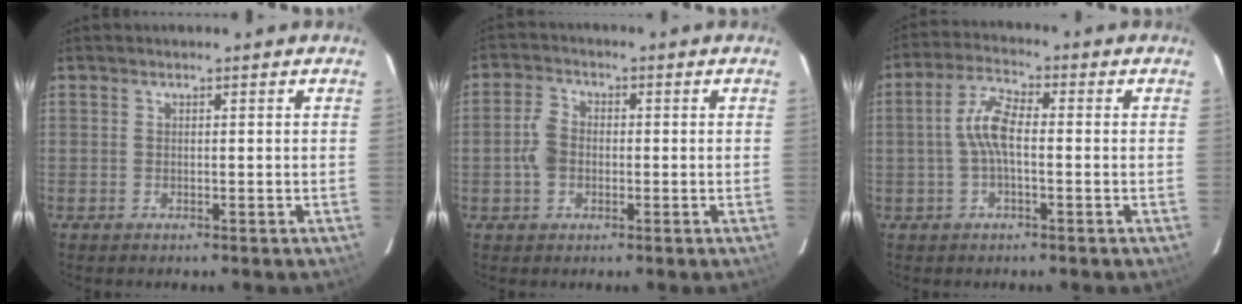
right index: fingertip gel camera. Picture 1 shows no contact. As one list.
[{"total": 4.8, "force": [-0.9, 3.7, 3.0], "torque": [-0.065, 0.012, -0.014]}, {"total": 6.3, "force": [-0.6, 2.2, 5.9], "torque": [-0.126, 0.017, -0.015]}]